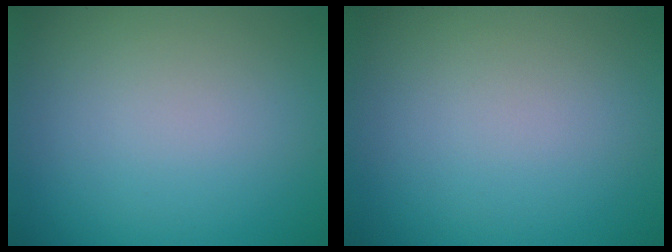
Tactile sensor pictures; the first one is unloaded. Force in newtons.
{"total": 0.0}